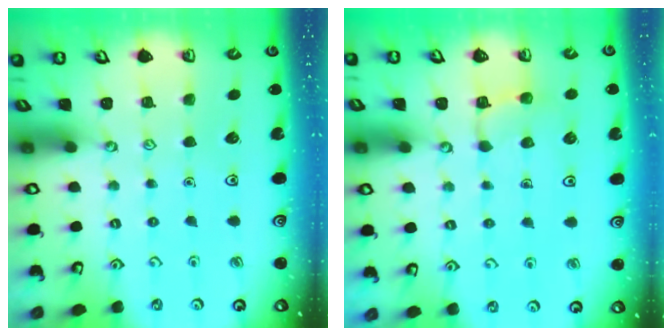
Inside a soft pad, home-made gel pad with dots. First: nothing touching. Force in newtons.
{"total": 3.5, "press": 3.5, "slide": 0.6}